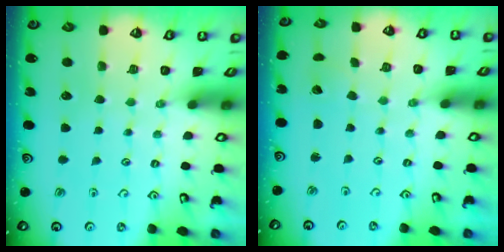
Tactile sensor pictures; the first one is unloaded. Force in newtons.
{"total": 1.4, "press": 1.4, "slide": 0.0}